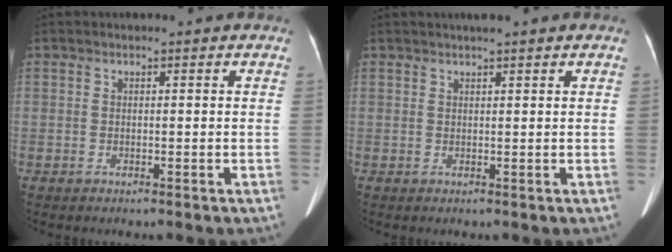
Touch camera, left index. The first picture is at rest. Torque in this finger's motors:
{"motor_torque": [-0.09, -1.25, -0.05, 0.01]}